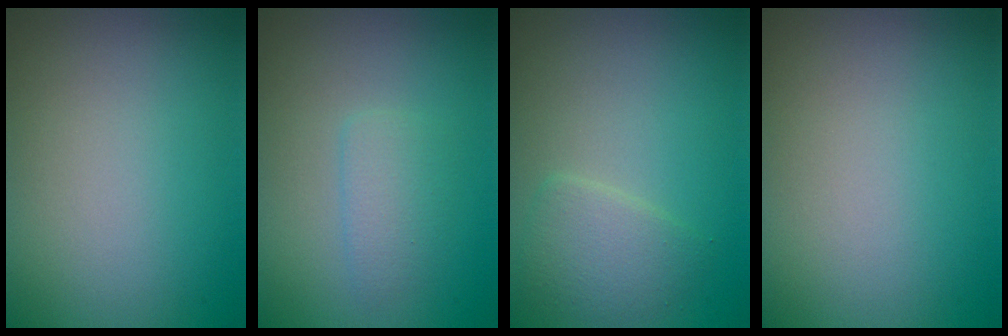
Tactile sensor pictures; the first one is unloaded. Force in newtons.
{"total": 1.6, "press": 1.6, "slide": 0.0}
{"total": 2.3, "press": 2.3, "slide": 0.1}
{"total": 0.0}